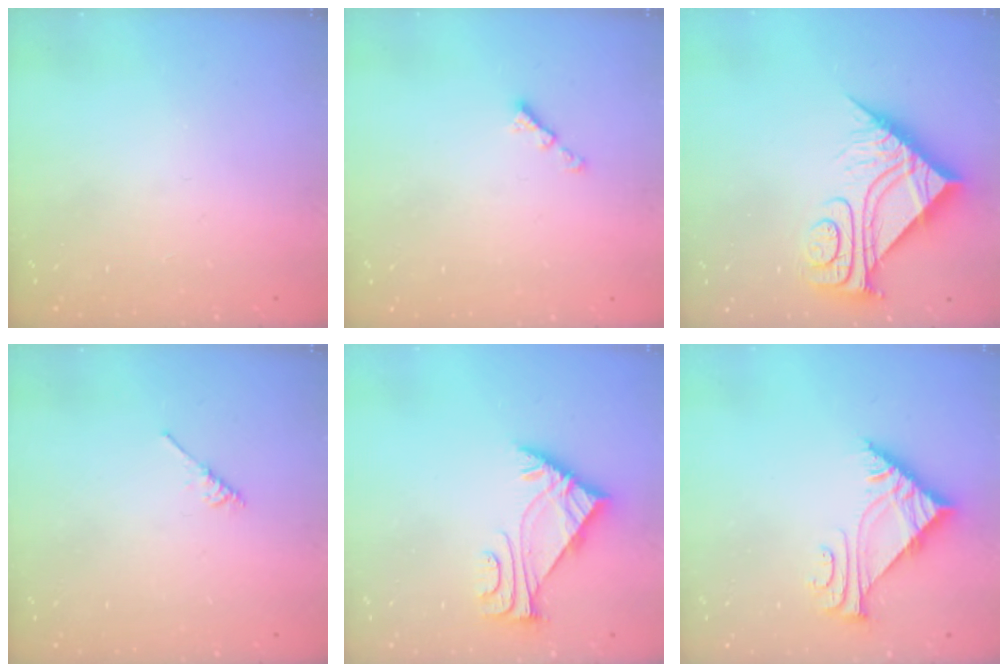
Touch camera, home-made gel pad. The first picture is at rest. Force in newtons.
{"total": 2.1, "press": 2.1, "slide": 0.4}
{"total": 10.4, "press": 10.4, "slide": 1.1}
{"total": 2.1, "press": 2.1, "slide": 0.4}
{"total": 5.7, "press": 5.6, "slide": 1.1}
{"total": 7.4, "press": 7.4, "slide": 0.3}